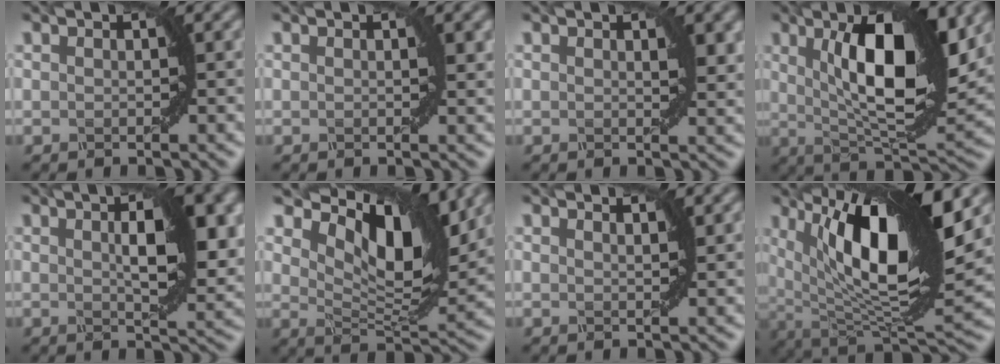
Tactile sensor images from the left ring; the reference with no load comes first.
{"total": 0.7, "force": [0.4, 0.2, 0.6], "torque": [-0.007, 0.000, 0.007]}
{"total": 1.7, "force": [0.9, 0.6, 1.3], "torque": [-0.014, -0.002, 0.017]}
{"total": 11.2, "force": [3.1, 3.6, 10.2], "torque": [-0.158, -0.006, 0.053]}
{"total": 6.9, "force": [1.5, 2.2, 6.3], "torque": [-0.084, 0.005, 0.026]}
{"total": 9.6, "force": [5.2, 4.1, 7.0], "torque": [-0.114, 0.002, 0.094]}
{"total": 1.2, "force": [1.0, 0.3, 0.5], "torque": [0.001, -0.003, 0.008]}
{"total": 14.0, "force": [4.3, 5.1, 12.3], "torque": [-0.208, 0.001, 0.076]}